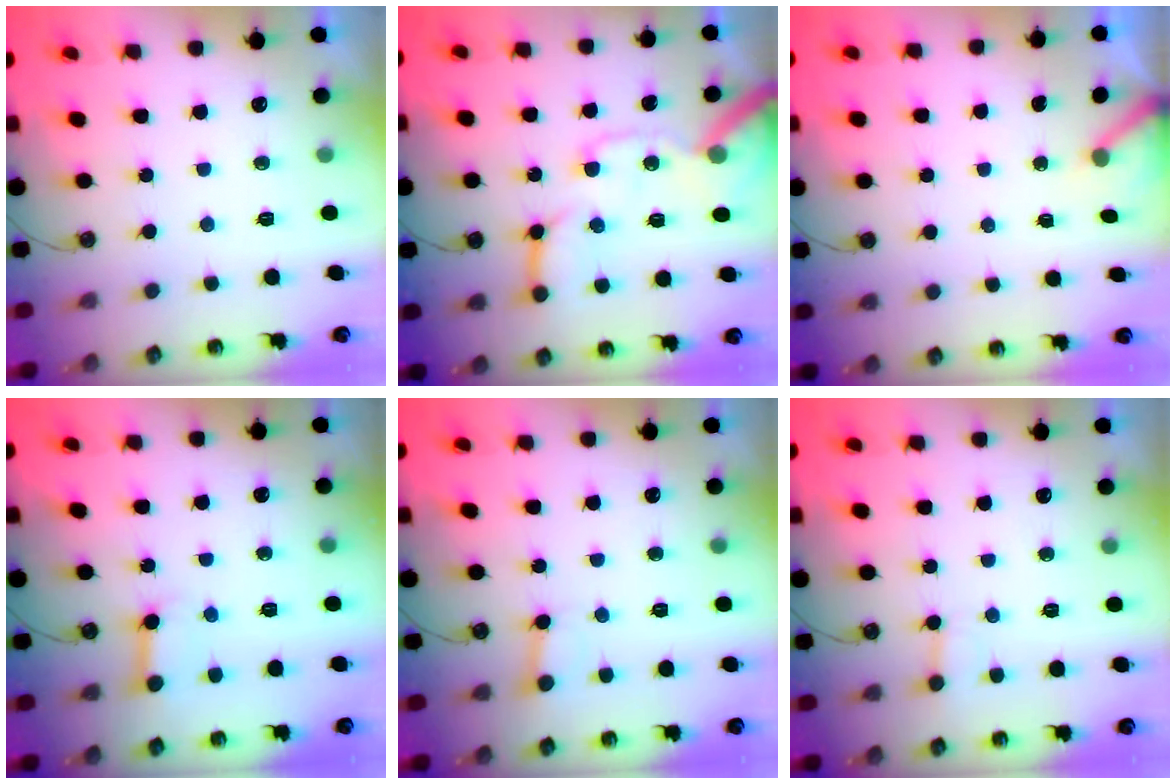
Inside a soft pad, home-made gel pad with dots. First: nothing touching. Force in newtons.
{"total": 18.3, "press": 18.1, "slide": 2.3}
{"total": 2.8, "press": 2.8, "slide": 0.3}
{"total": 5.4, "press": 5.4, "slide": 0.6}
{"total": 2.7, "press": 2.7, "slide": 0.1}
{"total": 3.4, "press": 3.4, "slide": 0.2}